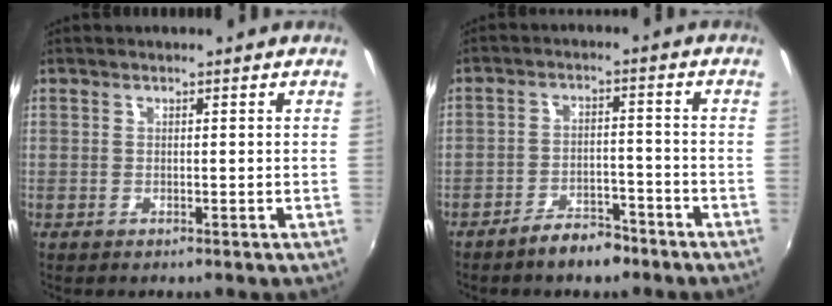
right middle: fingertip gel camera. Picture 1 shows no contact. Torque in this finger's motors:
{"motor_torque": [0.94, -0.86, 0.09, 0.04]}